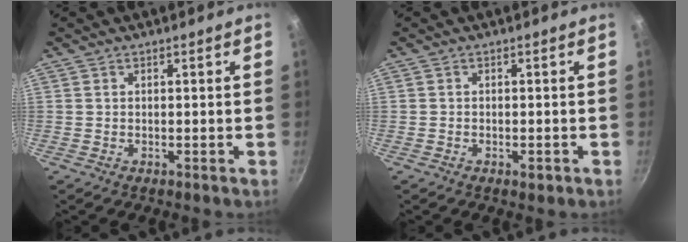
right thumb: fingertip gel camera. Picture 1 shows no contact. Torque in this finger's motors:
{"motor_torque": [-0.30, -0.03, -0.10, 0.03, -0.02]}